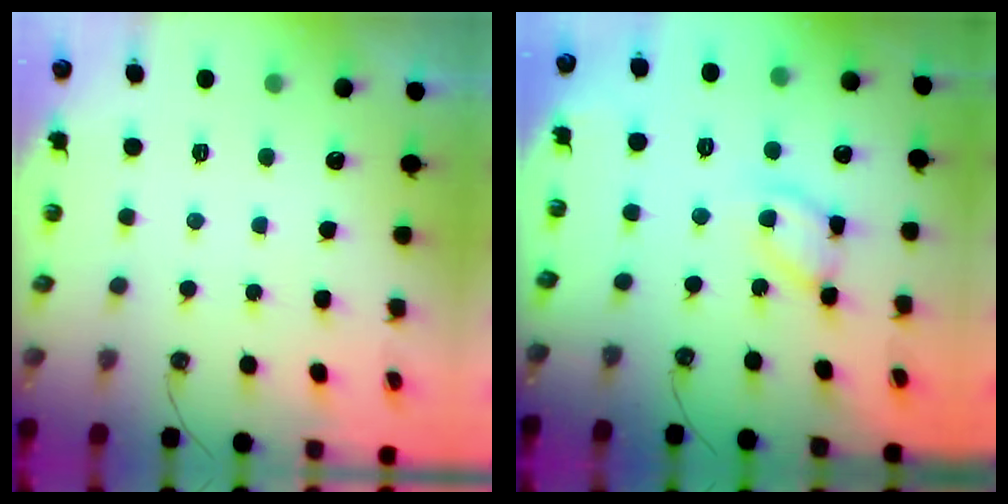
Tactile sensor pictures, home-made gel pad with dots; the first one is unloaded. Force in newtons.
{"total": 10.6, "press": 10.6, "slide": 1.0}